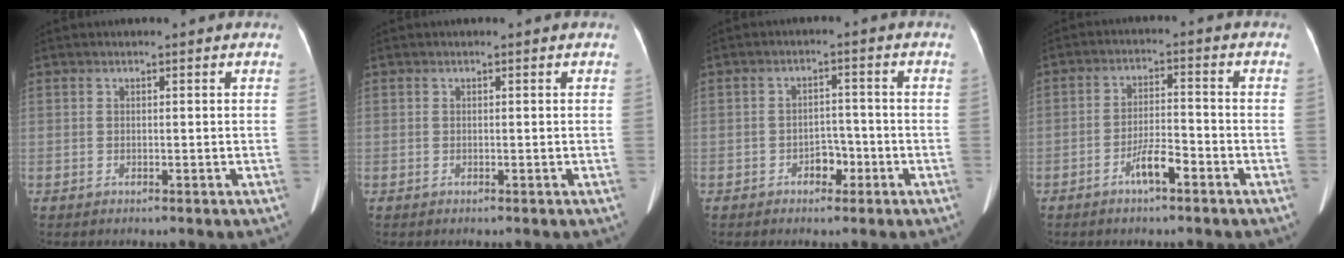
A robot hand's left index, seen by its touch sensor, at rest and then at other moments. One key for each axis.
{"total": 0.0}
{"total": 3.2, "fx": -1.9, "fy": 2.0, "fz": 1.7, "tx": -0.024, "ty": 0.005, "tz": -0.028}
{"total": 4.7, "fx": -3.1, "fy": 0.8, "fz": 3.5, "tx": -0.070, "ty": 0.000, "tz": -0.055}